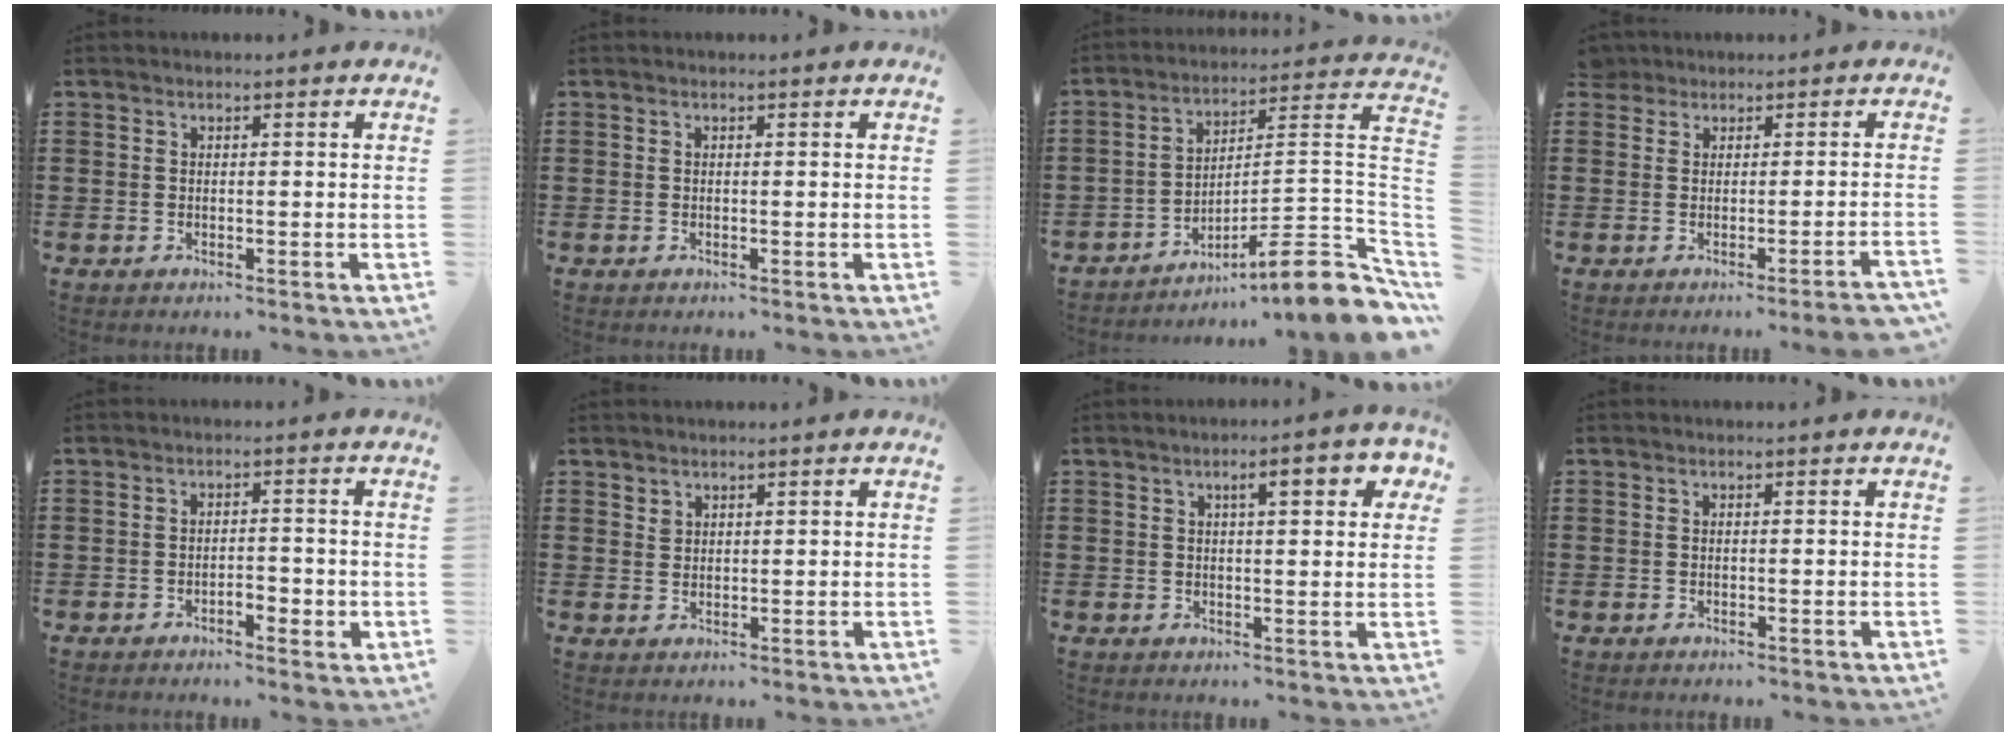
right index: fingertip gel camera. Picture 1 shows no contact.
{"total": 0.0}
{"total": 9.0, "force": [-6.1, 0.3, 6.6], "torque": [-0.091, -0.013, -0.125]}
{"total": 1.0, "force": [-0.1, 0.4, 1.0], "torque": [-0.022, 0.002, 0.000]}
{"total": 2.8, "force": [-1.3, 1.2, 2.1], "torque": [-0.038, 0.005, -0.025]}
{"total": 1.7, "force": [1.4, 0.9, 0.1], "torque": [-0.004, 0.002, 0.028]}
{"total": 4.8, "force": [1.9, 1.2, 4.2], "torque": [-0.063, -0.003, 0.024]}
{"total": 0.0}